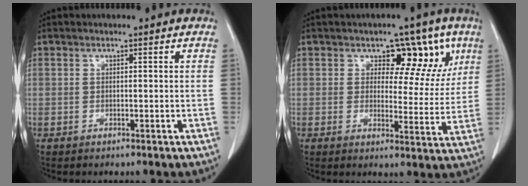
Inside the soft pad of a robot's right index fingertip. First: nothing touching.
{"total": 8.6, "force": [4.2, 5.4, 5.2], "torque": [-0.039, 0.012, 0.054]}